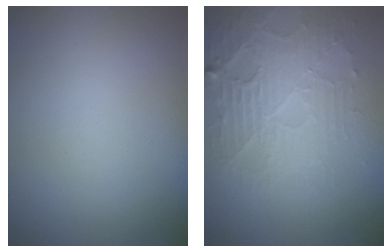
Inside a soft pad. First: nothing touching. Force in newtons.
{"total": 3.9, "press": 3.5, "slide": 1.6}